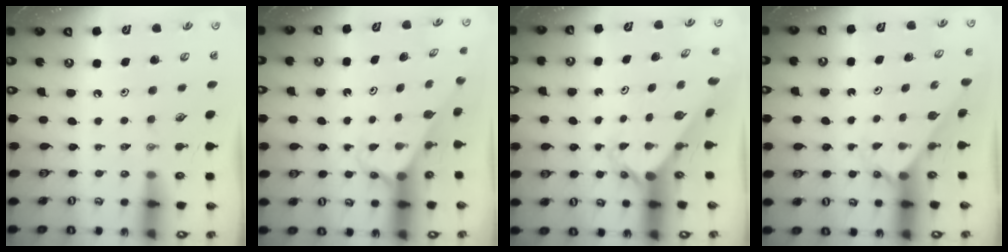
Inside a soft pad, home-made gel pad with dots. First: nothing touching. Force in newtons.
{"total": 2.6, "press": 2.6, "slide": 0.2}
{"total": 2.6, "press": 2.6, "slide": 0.3}
{"total": 1.9, "press": 1.9, "slide": 0.2}